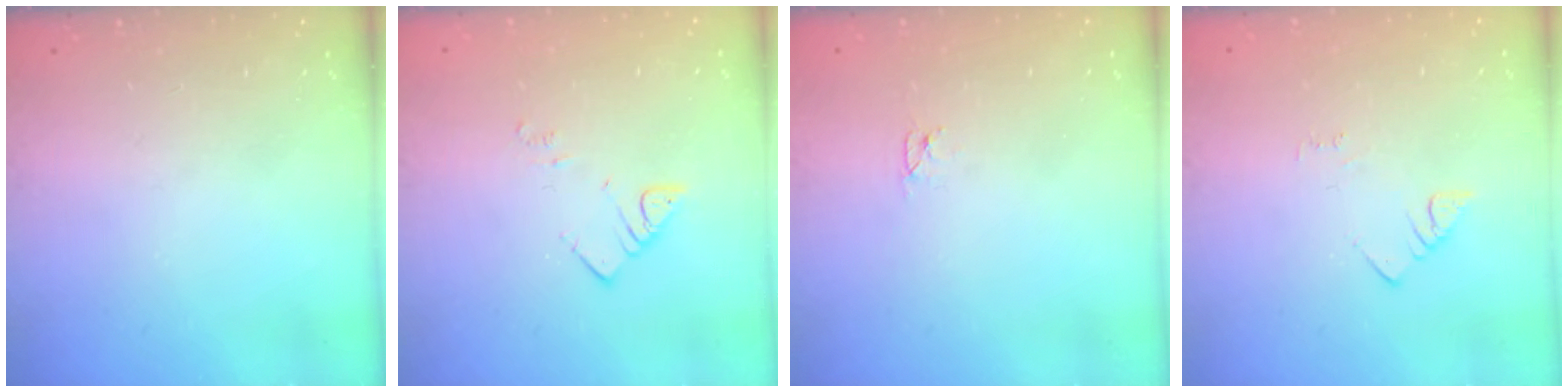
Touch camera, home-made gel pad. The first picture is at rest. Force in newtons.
{"total": 3.8, "press": 3.7, "slide": 0.5}
{"total": 2.6, "press": 2.6, "slide": 0.3}
{"total": 1.5, "press": 1.5, "slide": 0.3}